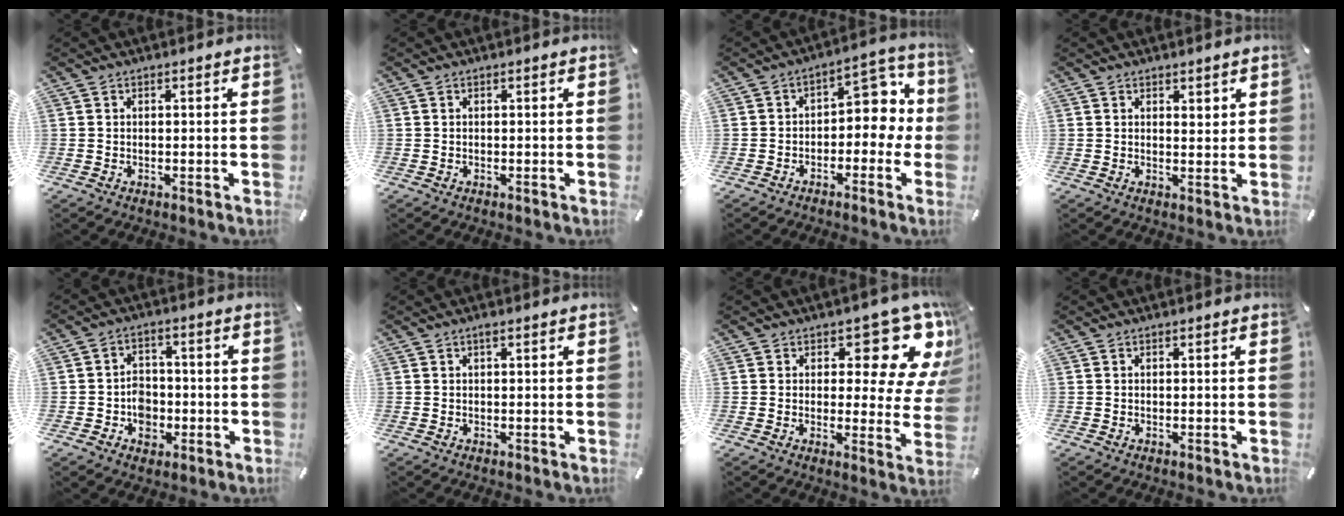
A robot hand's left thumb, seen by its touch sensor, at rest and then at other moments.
{"total": 0.0}
{"total": 9.5, "force": [1.1, 6.2, 7.1], "torque": [-0.083, -0.006, 0.017]}
{"total": 2.1, "force": [1.7, 1.3, 0.4], "torque": [0.008, -0.010, 0.029]}
{"total": 6.1, "force": [-1.7, 5.3, 2.5], "torque": [-0.029, 0.009, -0.029]}
{"total": 0.9, "force": [0.3, 0.1, 0.9], "torque": [-0.017, 0.001, 0.006]}
{"total": 13.8, "force": [8.6, 5.8, 9.1], "torque": [-0.098, -0.076, 0.143]}
{"total": 0.0}